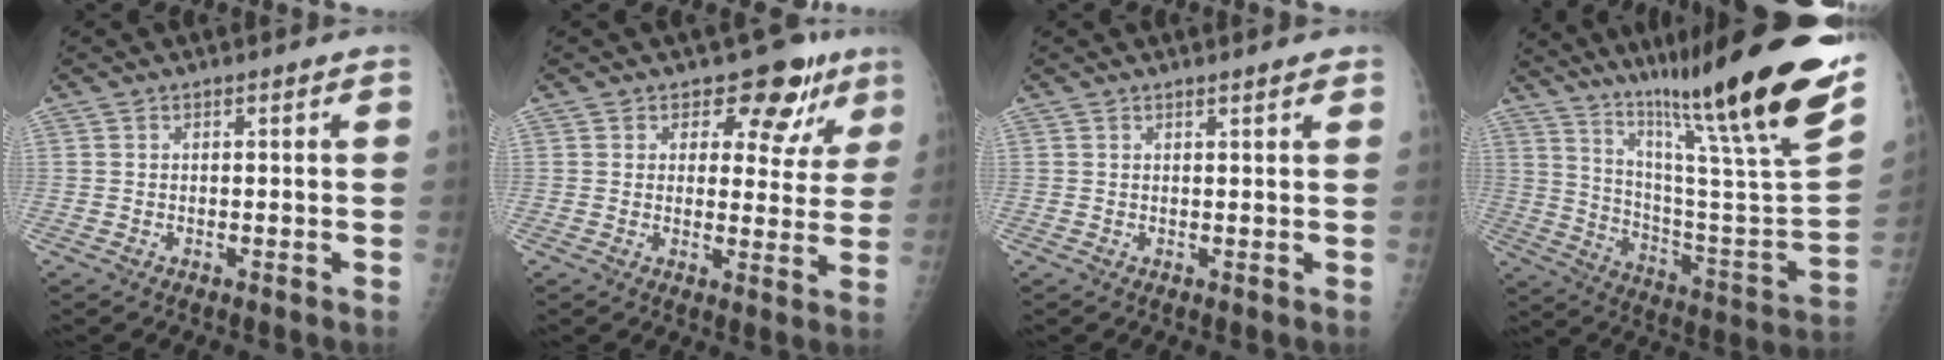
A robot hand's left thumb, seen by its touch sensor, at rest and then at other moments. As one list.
[{"total": 9.4, "force": [6.1, 6.0, 4.0], "torque": [-0.002, -0.029, 0.067]}, {"total": 1.6, "force": [1.3, 0.3, 0.8], "torque": [-0.007, -0.003, 0.016]}, {"total": 33.9, "force": [24.1, 2.8, 23.7], "torque": [-0.315, -0.124, 0.360]}]